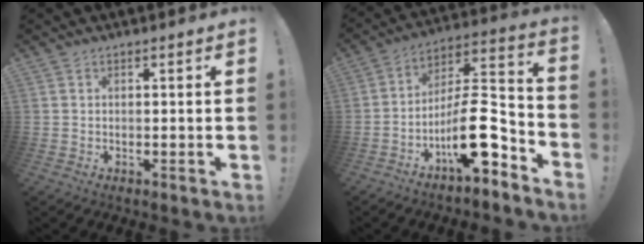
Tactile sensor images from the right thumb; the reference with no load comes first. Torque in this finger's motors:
{"motor_torque": [1.28, 0.02, 1.63, -1.16, 0.49]}